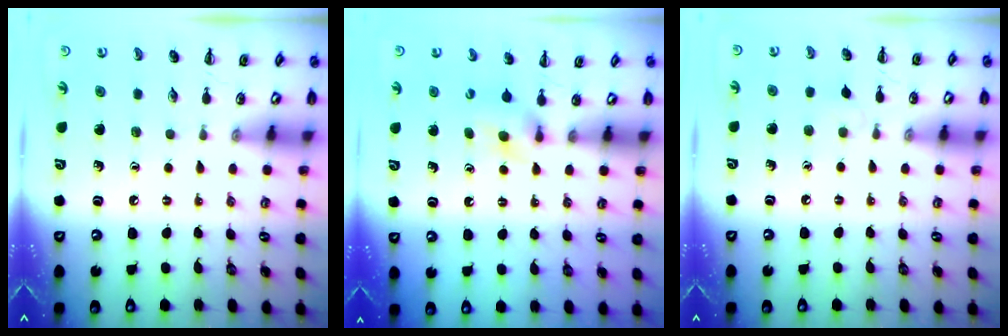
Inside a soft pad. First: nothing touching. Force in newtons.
{"total": 4.5, "press": 4.2, "slide": 1.5}
{"total": 3.8, "press": 3.5, "slide": 1.5}